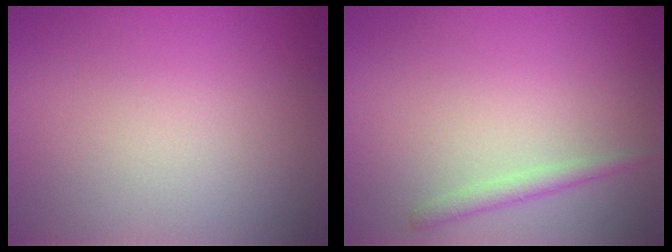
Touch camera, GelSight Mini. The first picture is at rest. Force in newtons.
{"total": 1.4, "press": 1.4, "slide": 0.1}